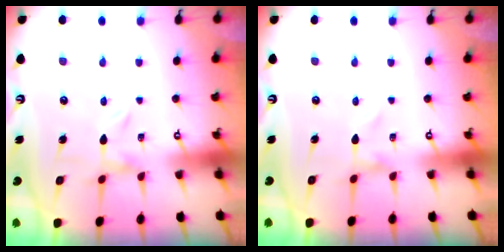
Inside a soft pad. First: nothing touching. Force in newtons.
{"total": 0.0}